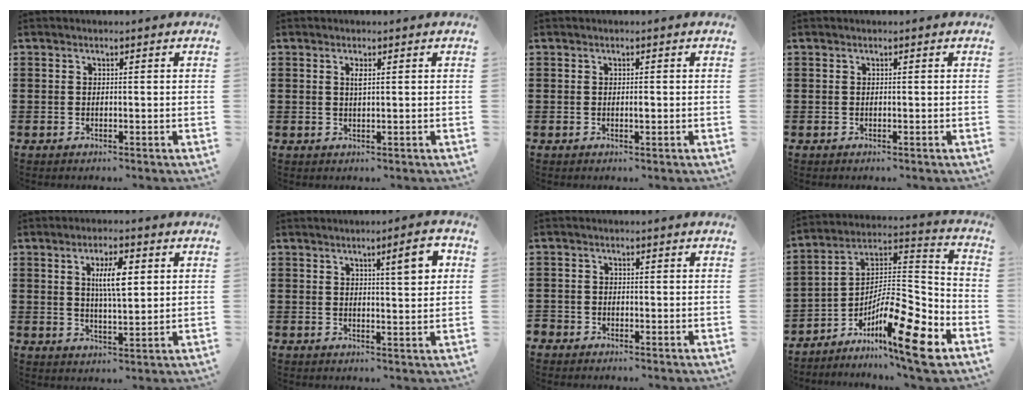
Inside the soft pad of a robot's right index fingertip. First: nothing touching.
{"total": 1.2, "force": [0.4, 0.2, 1.1], "torque": [-0.022, 0.002, 0.007]}
{"total": 0.9, "force": [-0.1, 0.2, 0.9], "torque": [-0.017, -0.002, -0.001]}
{"total": 0.0}
{"total": 6.8, "force": [1.8, 2.1, 6.2], "torque": [-0.118, 0.005, 0.027]}
{"total": 5.8, "force": [2.4, 1.1, 5.2], "torque": [-0.080, -0.002, 0.031]}
{"total": 1.3, "force": [-1.1, 0.8, 0.0], "torque": [-0.003, 0.003, -0.025]}
{"total": 14.1, "force": [-8.7, 3.1, 10.6], "torque": [-0.183, 0.020, -0.159]}